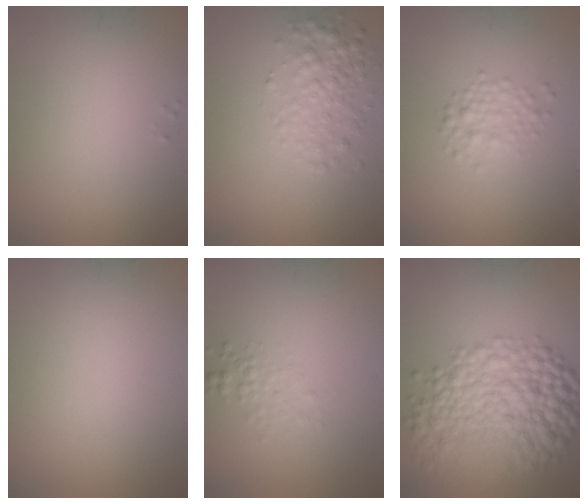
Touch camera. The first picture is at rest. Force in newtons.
{"total": 2.8, "press": 2.8, "slide": 0.1}
{"total": 2.0, "press": 2.0, "slide": 0.0}
{"total": 0.0}
{"total": 1.4, "press": 1.4, "slide": 0.1}
{"total": 9.9, "press": 9.9, "slide": 0.1}